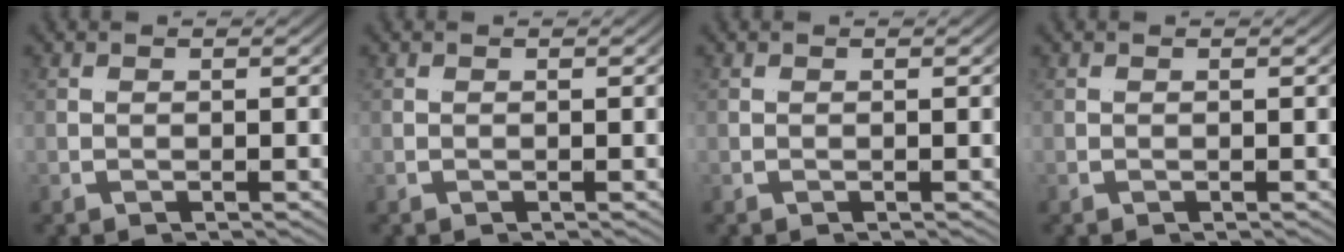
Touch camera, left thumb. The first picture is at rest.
{"total": 0.0}
{"total": 0.0}
{"total": 0.0}